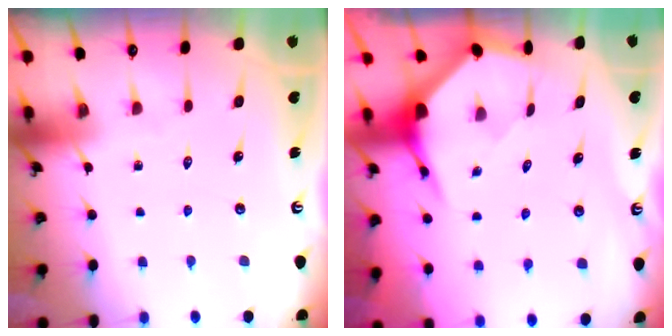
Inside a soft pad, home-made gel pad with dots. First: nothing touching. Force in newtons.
{"total": 4.0, "press": 4.0, "slide": 0.4}